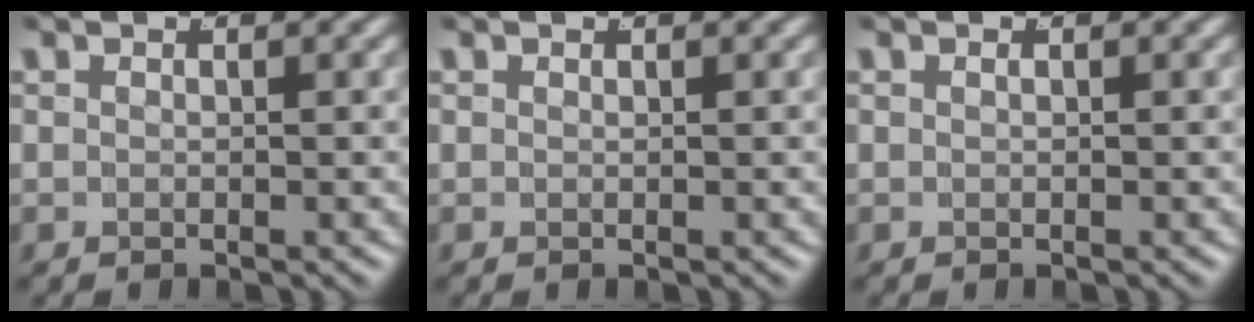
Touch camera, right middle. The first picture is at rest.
{"total": 0.0}
{"total": 0.0}